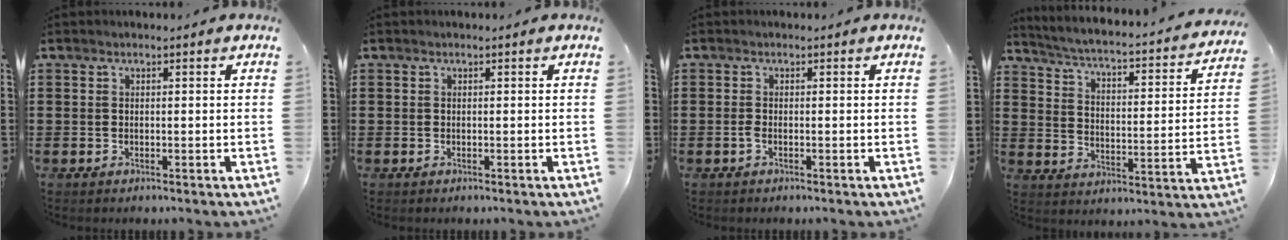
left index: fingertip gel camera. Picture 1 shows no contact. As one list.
[{"total": 0.0}, {"total": 0.9, "force": [-0.4, 0.2, 0.8], "torque": [-0.018, -0.002, -0.006]}, {"total": 2.8, "force": [2.5, -0.3, 1.3], "torque": [-0.044, -0.031, 0.029]}]